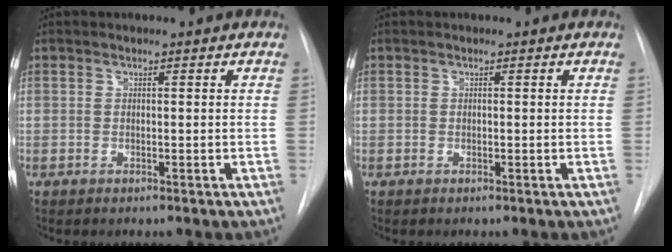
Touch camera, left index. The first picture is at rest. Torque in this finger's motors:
{"motor_torque": [-0.20, -0.10, -0.01, -0.01]}